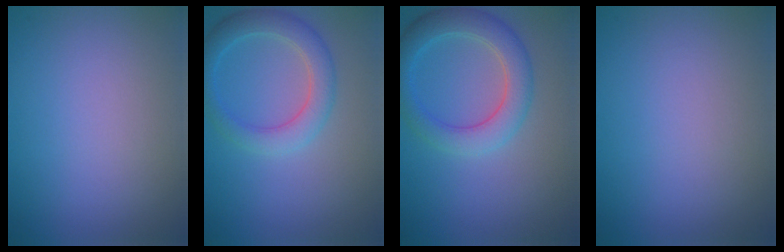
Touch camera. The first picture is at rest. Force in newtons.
{"total": 3.5, "press": 3.5, "slide": 0.2}
{"total": 4.2, "press": 4.2, "slide": 0.1}
{"total": 0.0}